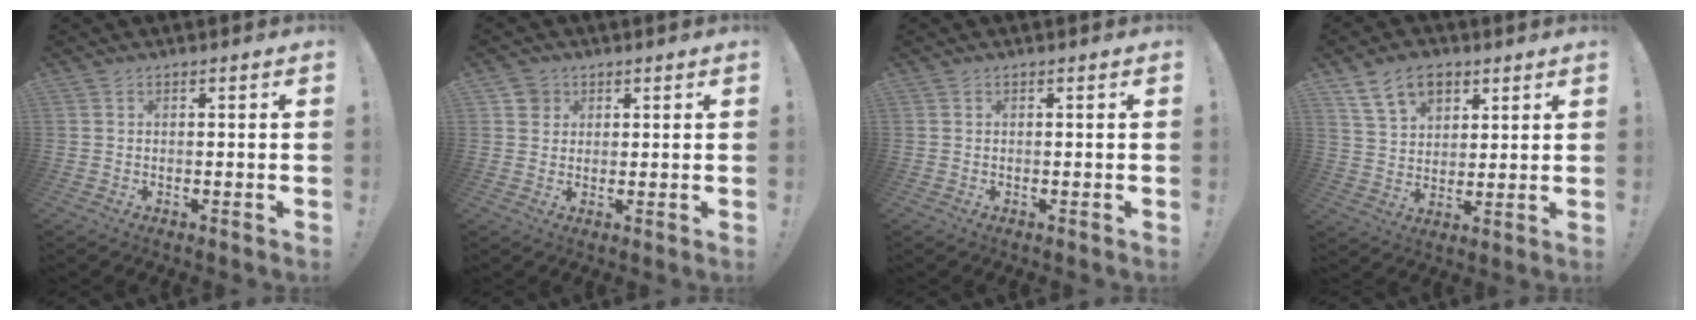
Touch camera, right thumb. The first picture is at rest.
{"total": 4.0, "force": [2.0, 3.5, 0.6], "torque": [0.001, -0.008, 0.035]}
{"total": 0.0}
{"total": 12.2, "force": [6.9, 8.2, 6.0], "torque": [-0.093, -0.028, 0.132]}